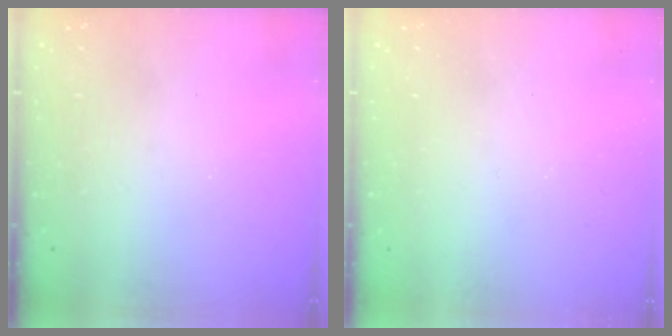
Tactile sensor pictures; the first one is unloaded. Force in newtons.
{"total": 0.0}